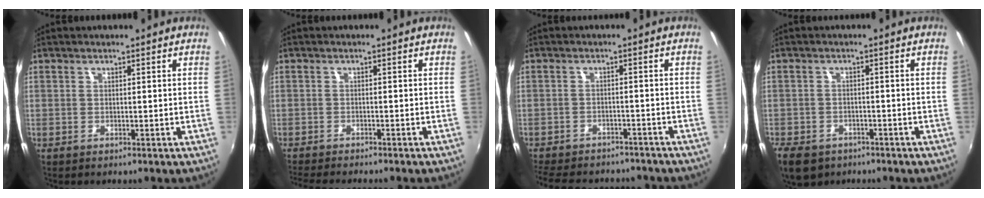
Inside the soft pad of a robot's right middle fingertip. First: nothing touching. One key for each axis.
{"total": 5.5, "fx": -5.0, "fy": 0.1, "fz": 2.2, "tx": -0.054, "ty": -0.018, "tz": -0.083}
{"total": 14.6, "fx": -12.4, "fy": 5.6, "fz": 5.3, "tx": -0.126, "ty": -0.007, "tz": -0.169}
{"total": 8.5, "fx": -5.5, "fy": 5.3, "fz": 3.7, "tx": -0.100, "ty": -0.019, "tz": -0.090}